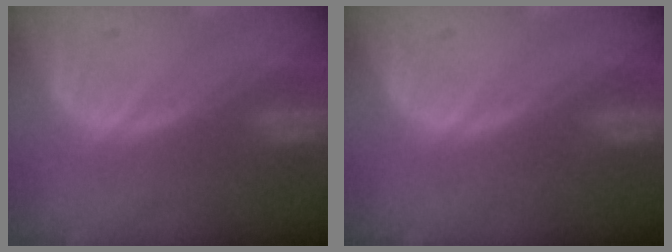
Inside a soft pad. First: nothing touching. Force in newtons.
{"total": 0.0}